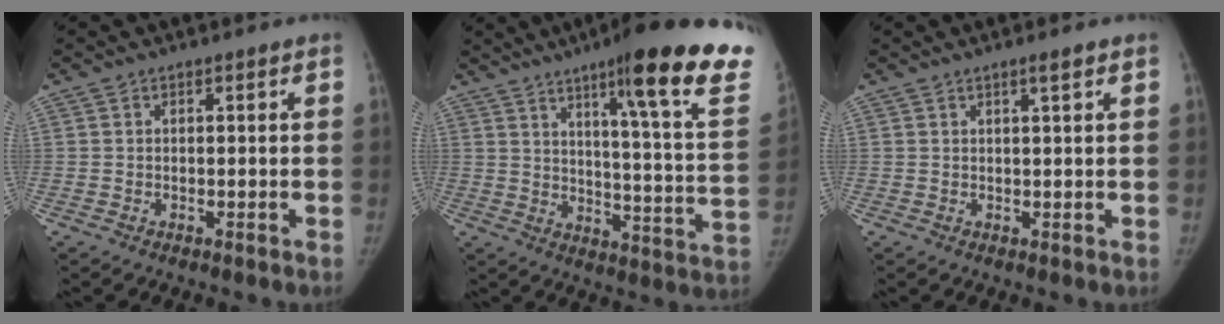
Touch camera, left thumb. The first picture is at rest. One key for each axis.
{"total": 25.8, "fx": 16.9, "fy": 2.8, "fz": 19.3, "tx": -0.248, "ty": -0.084, "tz": 0.226}
{"total": 1.6, "fx": 1.0, "fy": 0.0, "fz": 1.3, "tx": -0.021, "ty": -0.005, "tz": 0.017}